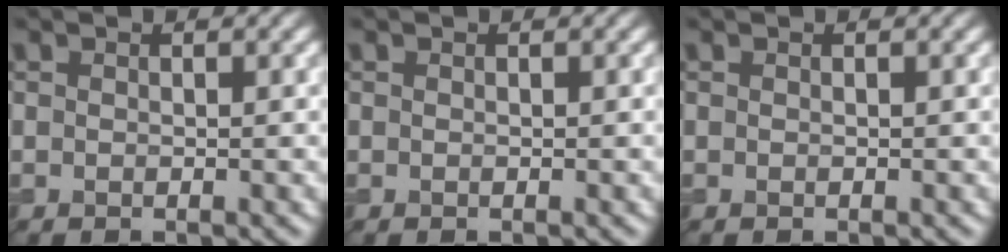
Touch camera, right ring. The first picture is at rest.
{"total": 0.0}
{"total": 0.0}